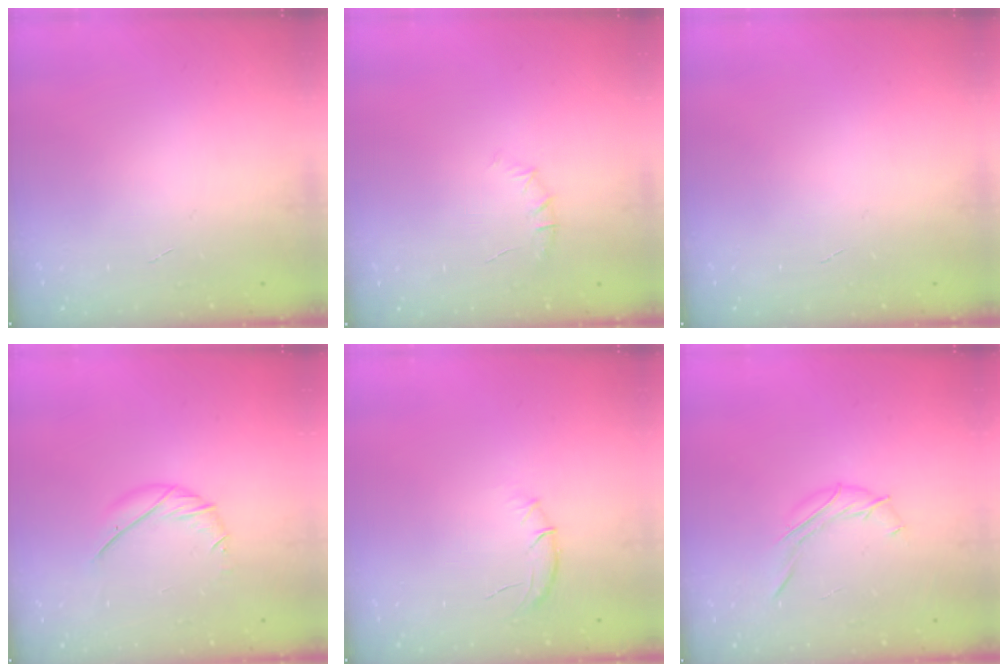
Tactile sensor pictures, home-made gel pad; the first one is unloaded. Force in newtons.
{"total": 4.5, "press": 4.2, "slide": 1.6}
{"total": 0.0}
{"total": 6.8, "press": 6.8, "slide": 0.4}
{"total": 6.4, "press": 6.2, "slide": 1.7}
{"total": 7.4, "press": 7.3, "slide": 1.3}